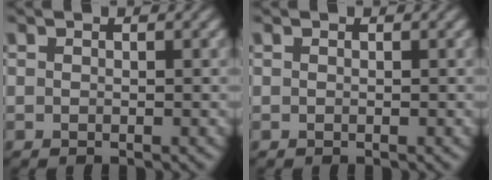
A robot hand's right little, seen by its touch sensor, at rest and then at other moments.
{"total": 0.0}